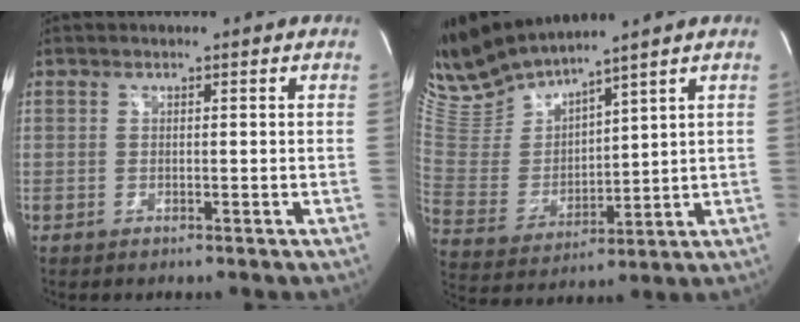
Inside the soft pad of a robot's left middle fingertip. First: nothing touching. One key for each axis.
{"total": 10.7, "fx": 10.2, "fy": -0.2, "fz": 3.0, "tx": -0.084, "ty": -0.004, "tz": 0.223}